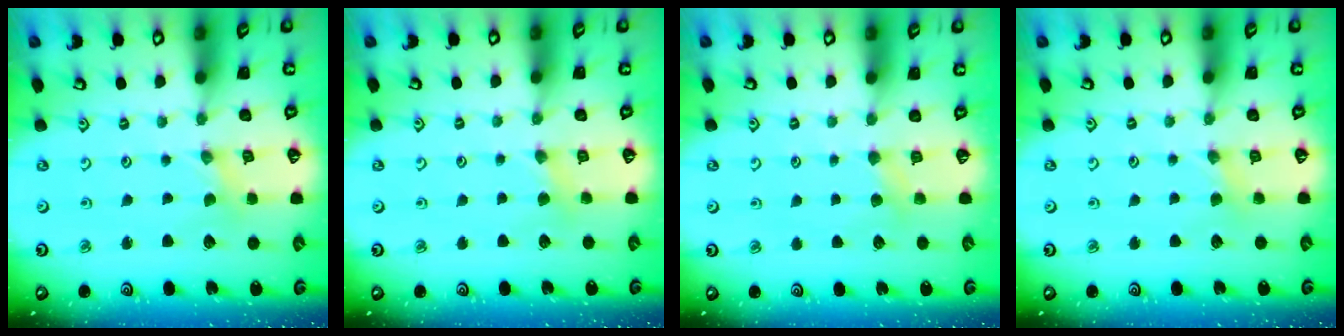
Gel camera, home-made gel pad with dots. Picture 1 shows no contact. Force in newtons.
{"total": 2.5, "press": 2.5, "slide": 0.5}
{"total": 2.9, "press": 2.8, "slide": 0.4}
{"total": 2.2, "press": 2.2, "slide": 0.4}